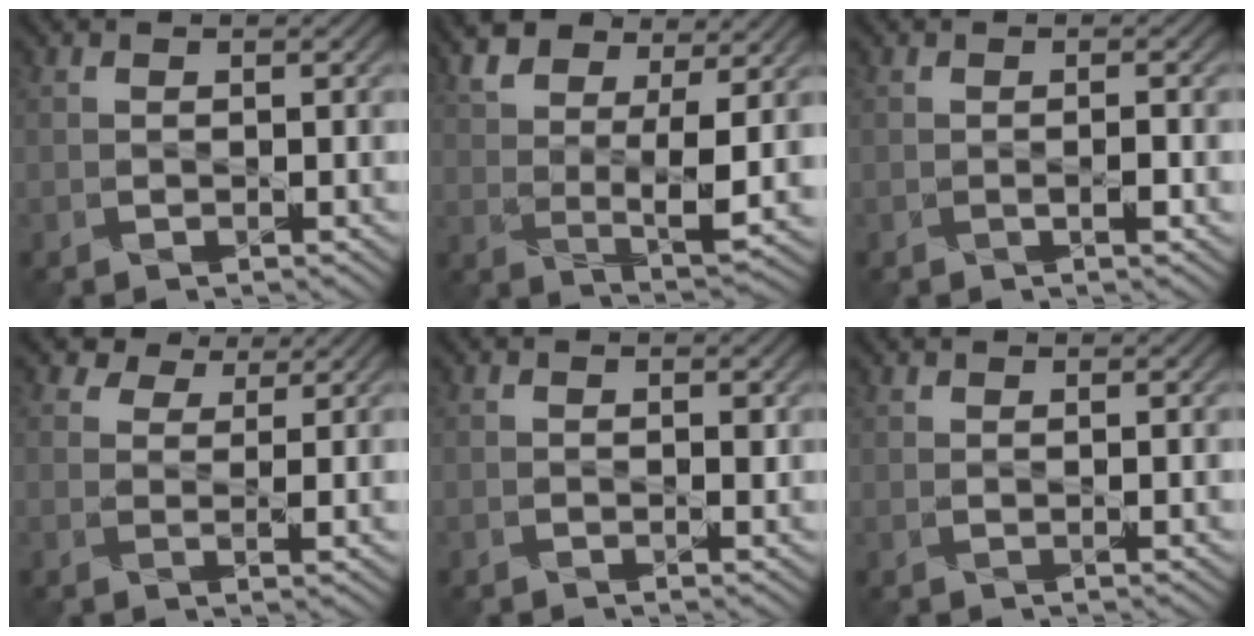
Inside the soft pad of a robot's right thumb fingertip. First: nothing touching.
{"total": 9.8, "force": [5.5, 3.5, 7.3], "torque": [-0.170, 0.012, 0.110]}
{"total": 1.7, "force": [-0.5, 0.2, 1.7], "torque": [-0.025, 0.006, -0.006]}
{"total": 5.2, "force": [4.1, 2.3, 2.1], "torque": [-0.041, 0.010, 0.068]}
{"total": 0.7, "force": [0.5, 0.2, 0.4], "torque": [-0.006, 0.001, 0.009]}
{"total": 1.5, "force": [1.3, -0.6, 0.3], "torque": [-0.009, 0.008, 0.026]}